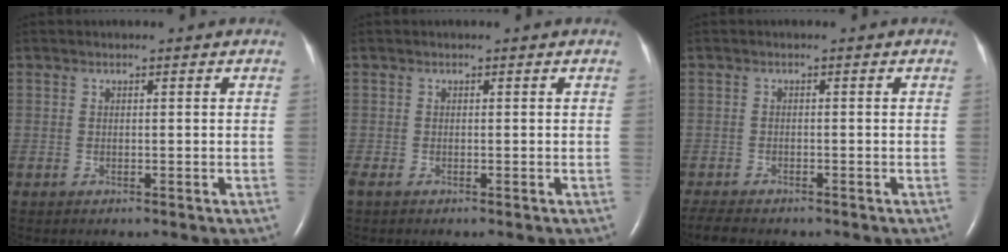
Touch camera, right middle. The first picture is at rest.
{"total": 0.8, "force": [-0.4, 0.3, 0.6], "torque": [-0.024, -0.006, -0.009]}
{"total": 4.4, "force": [-3.7, 1.1, 1.9], "torque": [-0.036, -0.011, -0.056]}